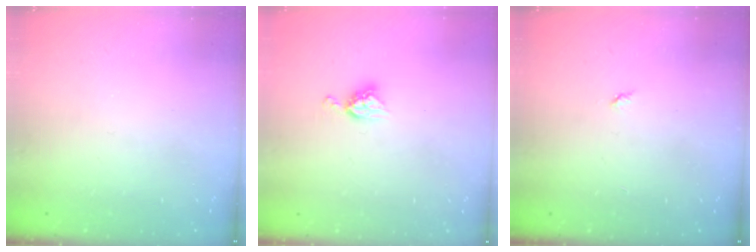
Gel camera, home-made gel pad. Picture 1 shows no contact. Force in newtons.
{"total": 6.5, "press": 6.5, "slide": 0.4}
{"total": 2.8, "press": 2.8, "slide": 0.4}